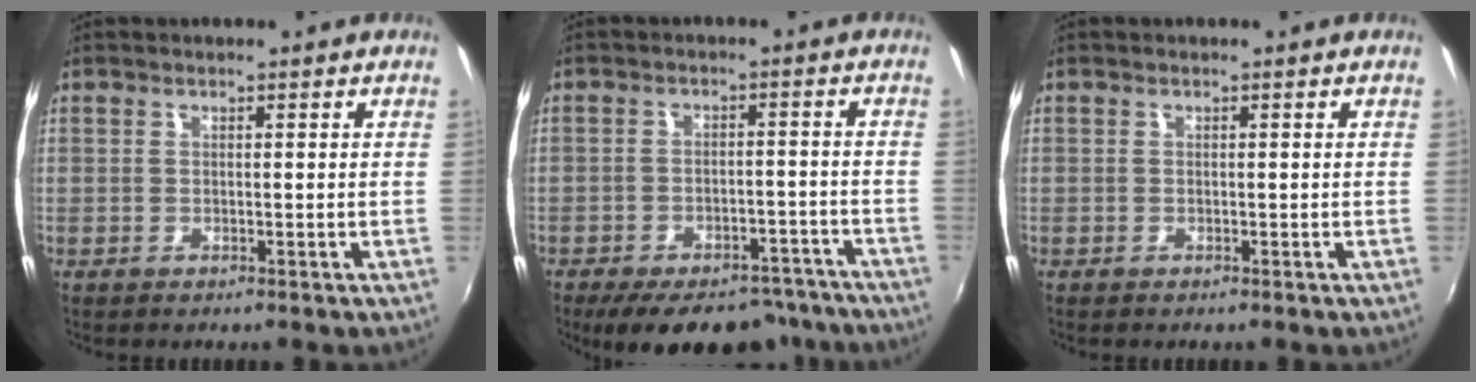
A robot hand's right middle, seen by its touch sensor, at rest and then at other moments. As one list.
[{"total": 17.3, "force": [-14.0, 7.1, 7.3], "torque": [-0.140, 0.001, -0.173]}, {"total": 0.0}]